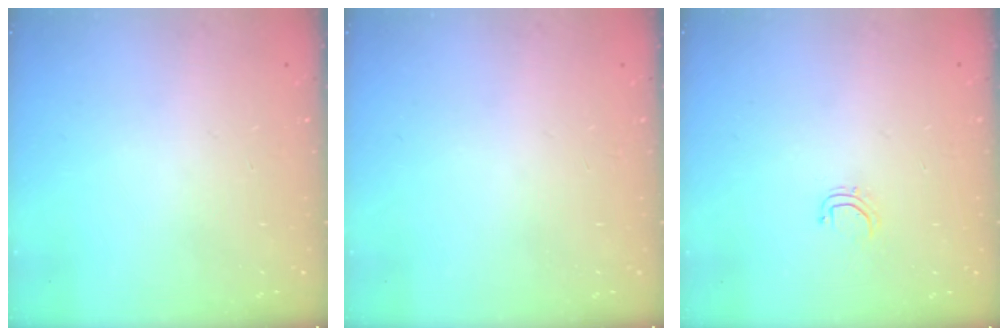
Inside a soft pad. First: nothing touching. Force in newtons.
{"total": 0.0}
{"total": 3.8, "press": 3.8, "slide": 0.2}